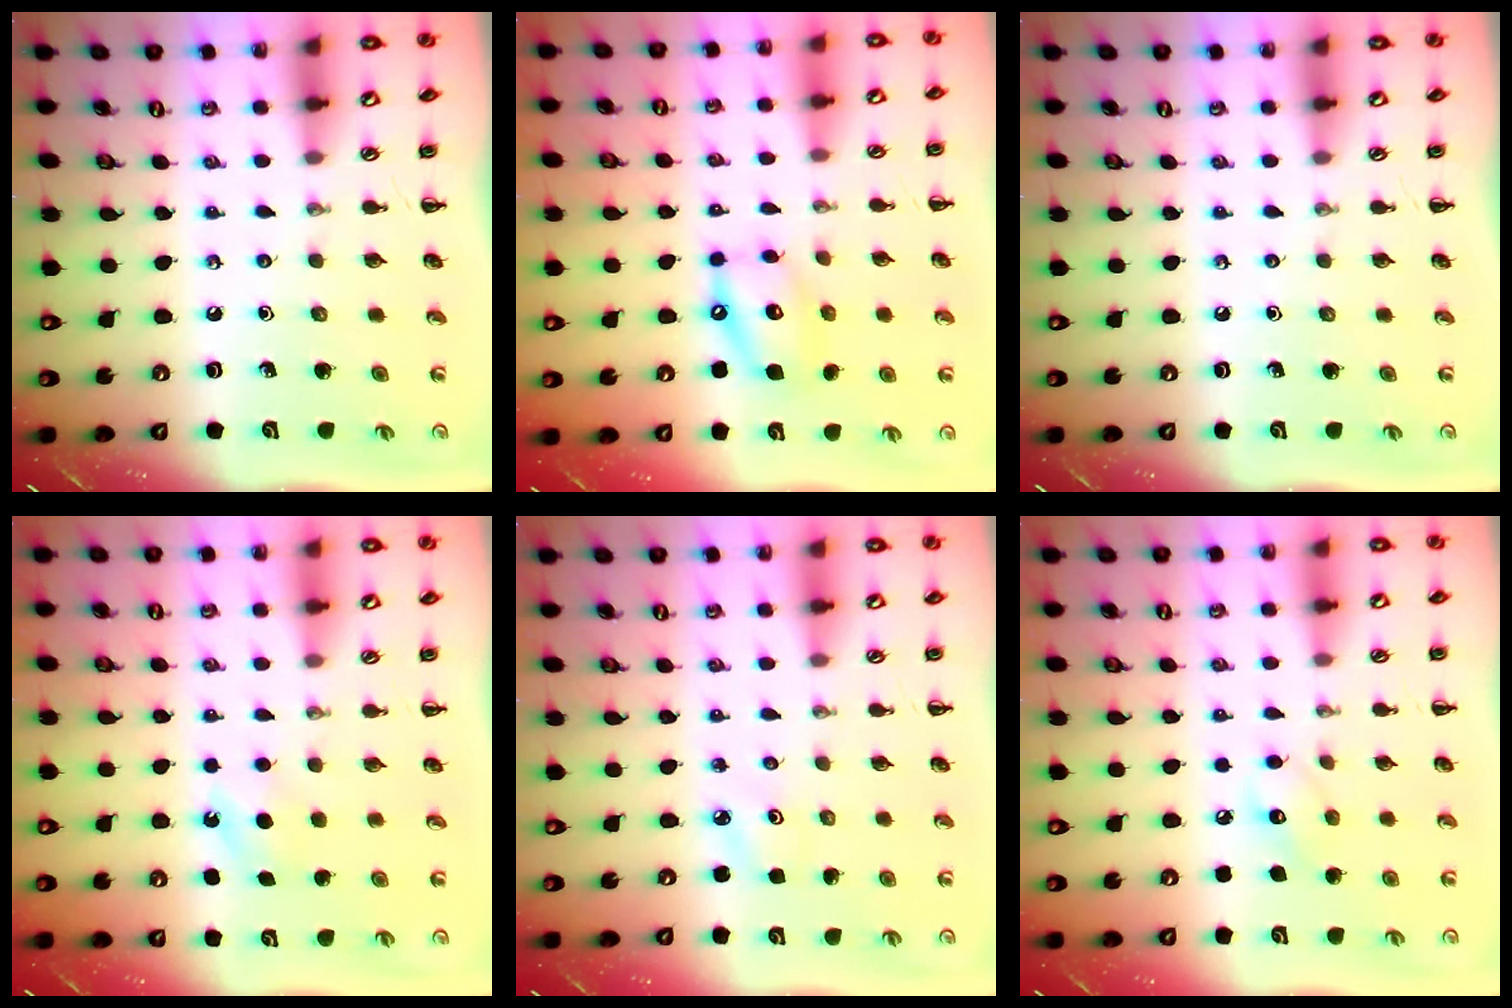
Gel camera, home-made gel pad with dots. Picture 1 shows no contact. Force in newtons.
{"total": 12.1, "press": 11.8, "slide": 2.8}
{"total": 0.0}
{"total": 4.5, "press": 4.2, "slide": 1.4}
{"total": 2.1, "press": 2.0, "slide": 0.6}
{"total": 8.4, "press": 8.3, "slide": 1.3}